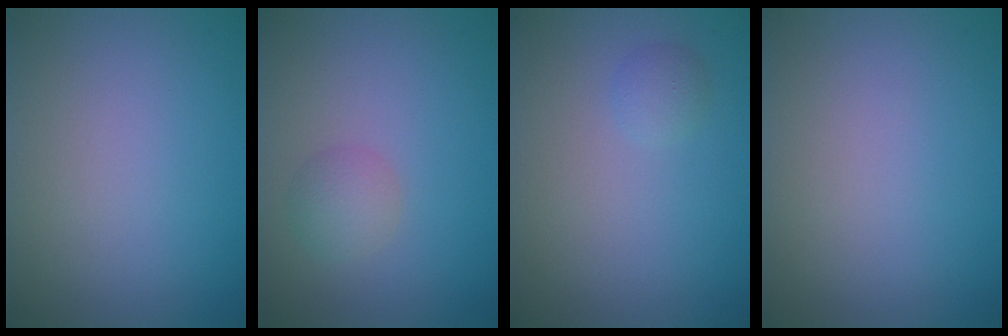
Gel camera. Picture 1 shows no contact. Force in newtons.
{"total": 2.0, "press": 2.0, "slide": 0.0}
{"total": 1.1, "press": 1.1, "slide": 0.1}
{"total": 0.0}